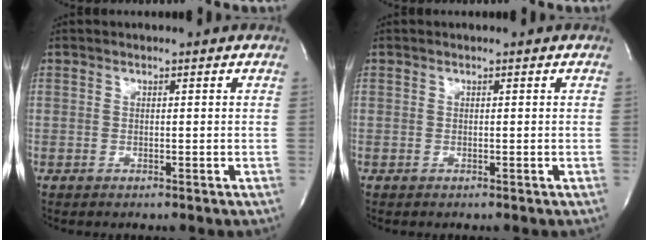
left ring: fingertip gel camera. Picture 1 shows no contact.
{"total": 0.0}